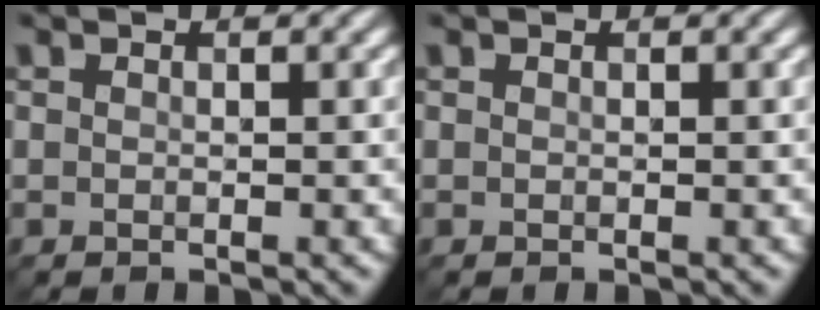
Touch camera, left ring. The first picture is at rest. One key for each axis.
{"total": 0.0}